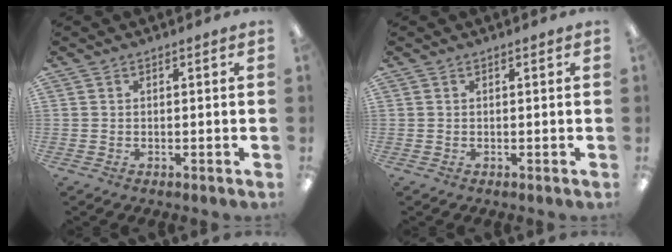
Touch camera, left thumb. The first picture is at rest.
{"total": 0.0}